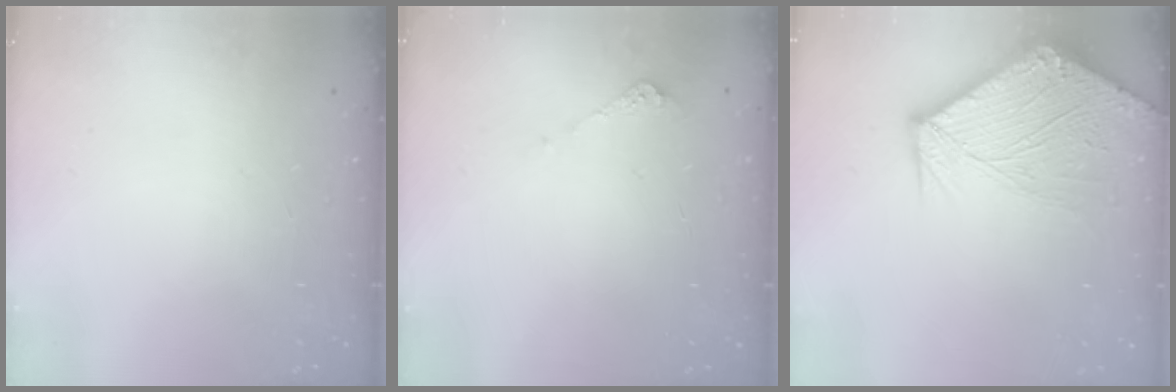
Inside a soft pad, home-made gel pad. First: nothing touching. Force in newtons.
{"total": 4.3, "press": 4.2, "slide": 0.5}
{"total": 9.6, "press": 9.5, "slide": 1.2}